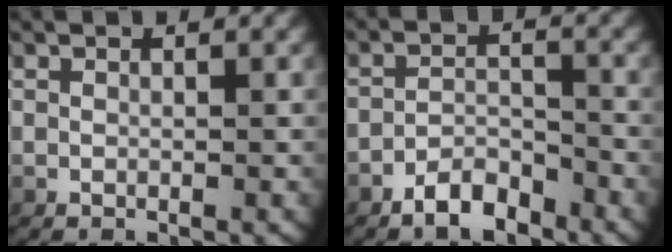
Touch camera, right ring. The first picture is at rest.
{"total": 3.6, "force": [-3.2, 1.4, 1.1], "torque": [-0.012, -0.002, -0.059]}